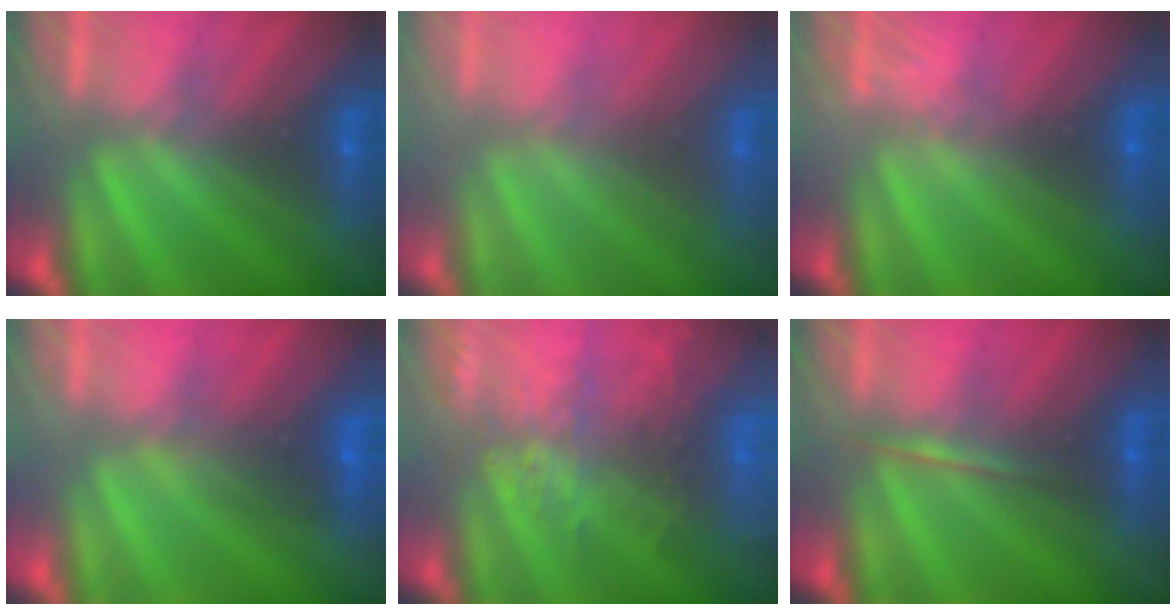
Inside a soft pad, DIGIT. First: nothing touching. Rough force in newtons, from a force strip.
{"total": 2.4}
{"total": 1.6}
{"total": 1.6}
{"total": 9.6}
{"total": 1.7}